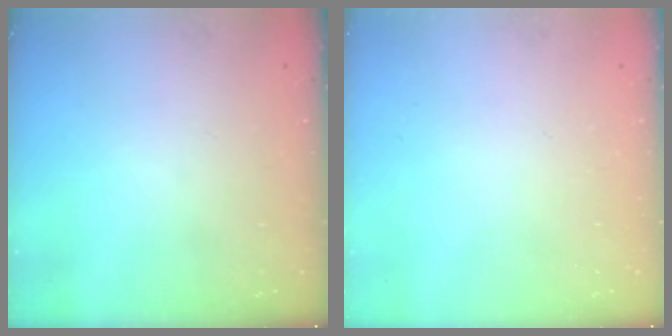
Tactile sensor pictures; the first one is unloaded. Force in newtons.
{"total": 0.0}